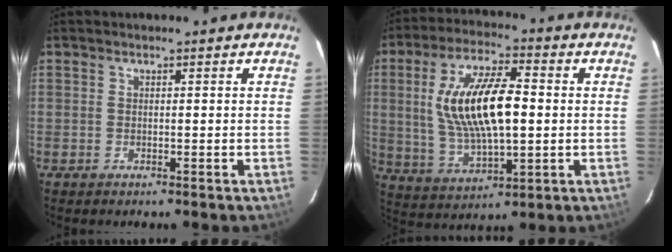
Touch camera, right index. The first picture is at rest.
{"total": 17.0, "force": [1.4, 6.7, 15.5], "torque": [-0.298, 0.006, 0.036]}